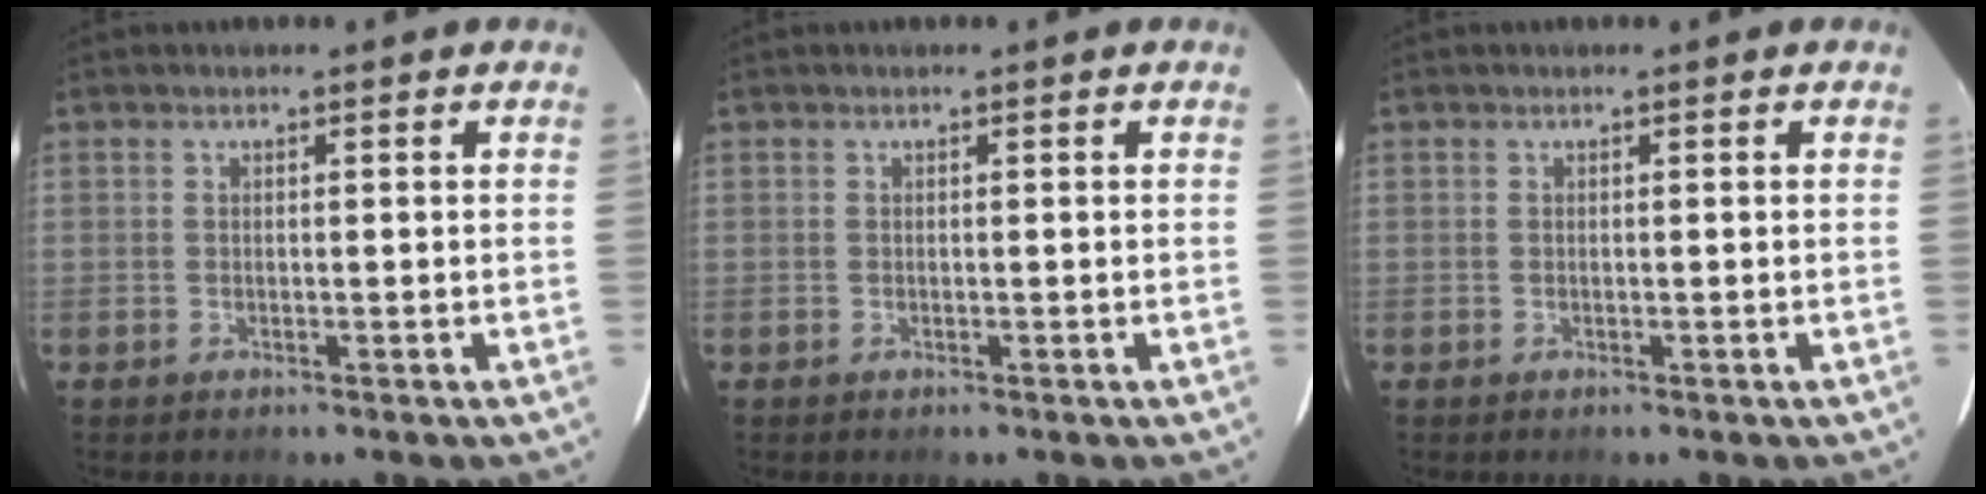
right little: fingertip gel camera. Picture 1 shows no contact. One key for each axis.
{"total": 0.0}
{"total": 0.0}